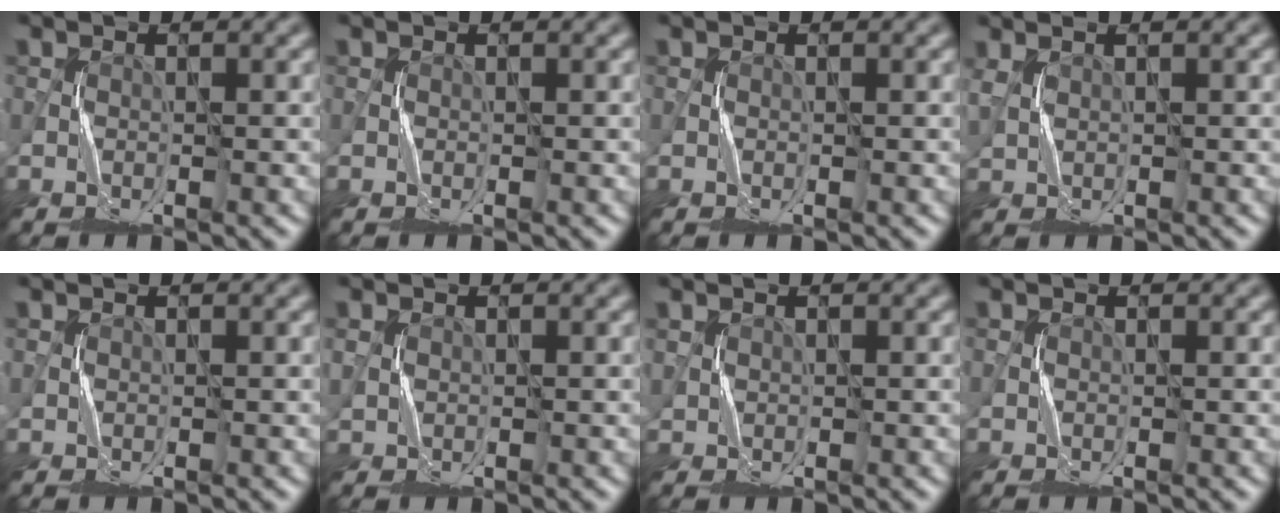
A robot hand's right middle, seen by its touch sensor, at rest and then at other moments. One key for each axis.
{"total": 0.0}
{"total": 0.0}
{"total": 1.3, "fx": 1.1, "fy": 0.4, "fz": 0.6, "tx": -0.019, "ty": 0.002, "tz": 0.024}
{"total": 0.5, "fx": 0.5, "fy": 0.2, "fz": 0.0, "tx": 0.001, "ty": -0.002, "tz": 0.009}
{"total": 0.9, "fx": 0.6, "fy": 0.6, "fz": 0.1, "tx": -0.007, "ty": -0.002, "tz": 0.013}
{"total": 0.8, "fx": 0.7, "fy": 0.4, "fz": -0.3, "tx": 0.003, "ty": -0.003, "tz": 0.016}
{"total": 0.0}